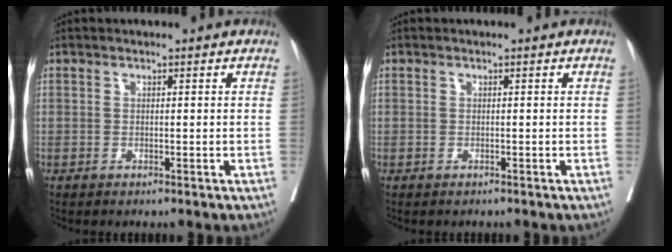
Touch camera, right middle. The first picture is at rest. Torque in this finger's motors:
{"motor_torque": [0.27, -0.49, 0.07, 0.04]}